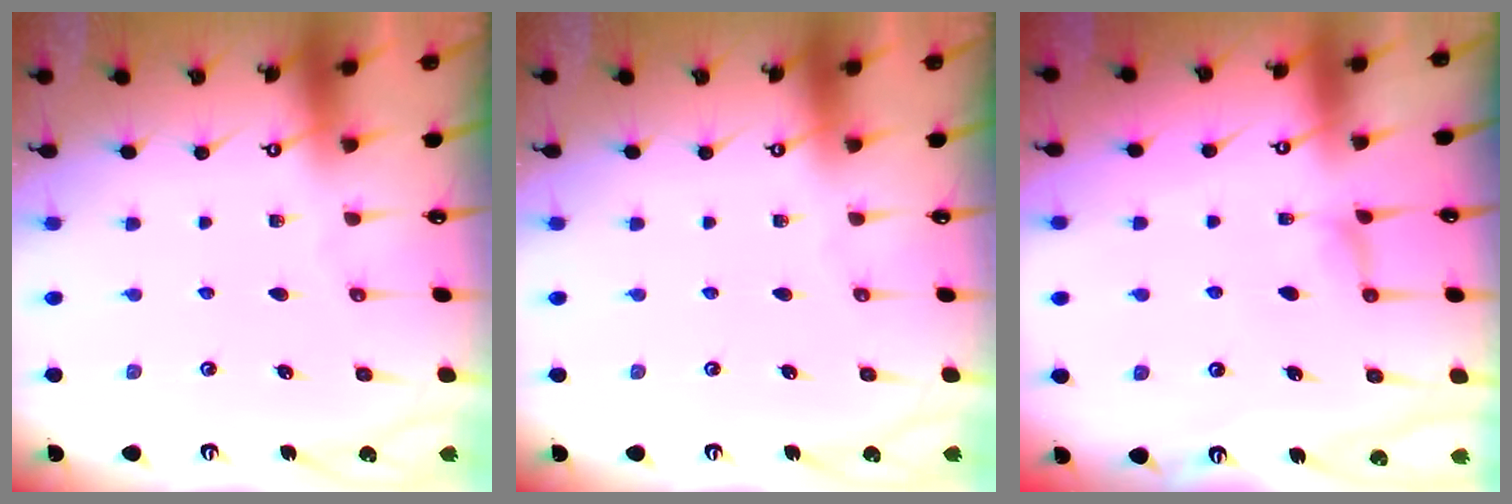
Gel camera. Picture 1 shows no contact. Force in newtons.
{"total": 0.0}
{"total": 2.2, "press": 2.2, "slide": 0.4}